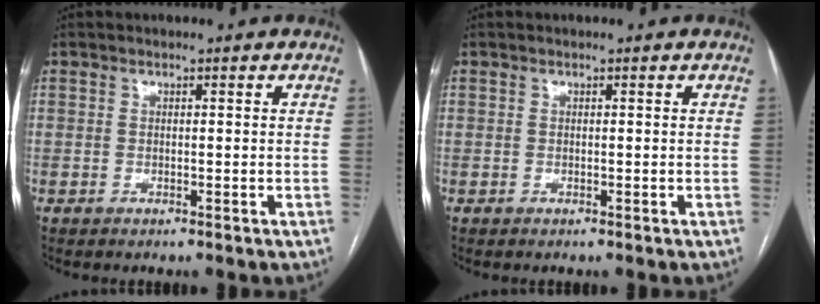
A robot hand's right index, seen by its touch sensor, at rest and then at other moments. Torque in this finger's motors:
{"motor_torque": [-0.01, 0.00, 0.00, 0.00]}